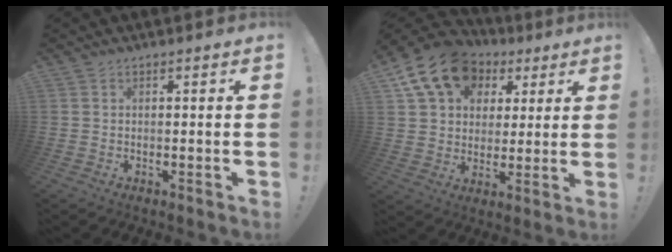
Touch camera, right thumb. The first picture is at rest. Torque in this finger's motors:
{"motor_torque": [0.02, 1.30, 0.49, -0.20, 0.34]}